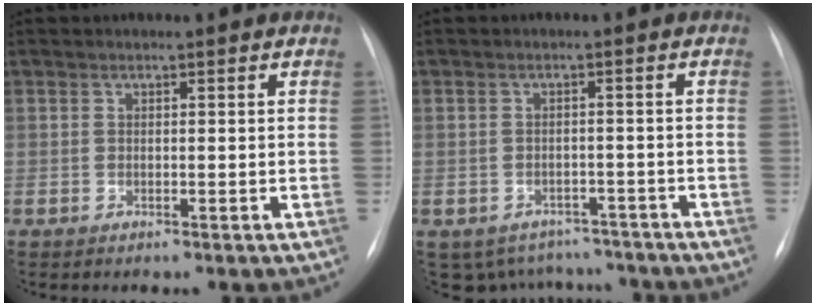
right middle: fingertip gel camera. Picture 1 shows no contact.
{"total": 8.3, "force": [-7.1, 4.4, 0.5], "torque": [-0.004, 0.021, -0.084]}